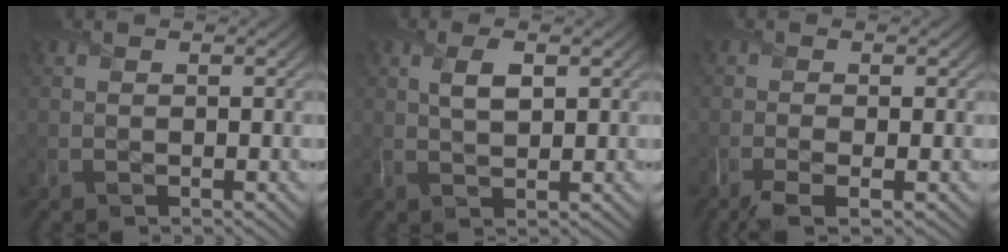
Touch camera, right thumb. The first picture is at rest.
{"total": 2.6, "force": [1.4, 0.9, 2.0], "torque": [-0.038, 0.002, 0.030]}
{"total": 2.2, "force": [-1.5, 0.1, 1.6], "torque": [-0.029, 0.000, -0.035]}